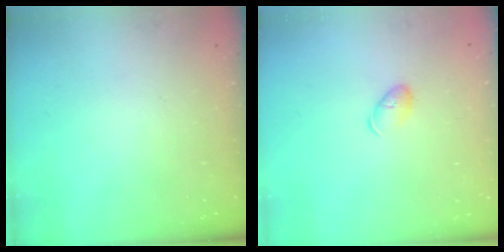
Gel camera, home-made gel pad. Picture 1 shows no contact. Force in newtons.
{"total": 6.0, "press": 5.9, "slide": 0.9}